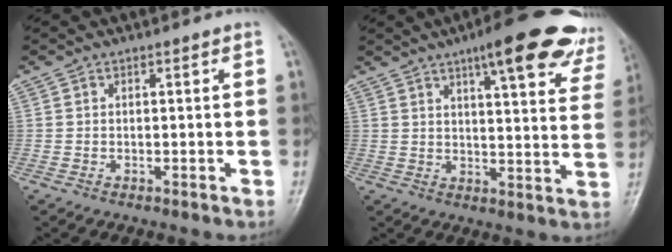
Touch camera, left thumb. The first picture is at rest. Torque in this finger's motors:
{"motor_torque": [0.56, 0.25, 0.94, -1.23, 0.14]}